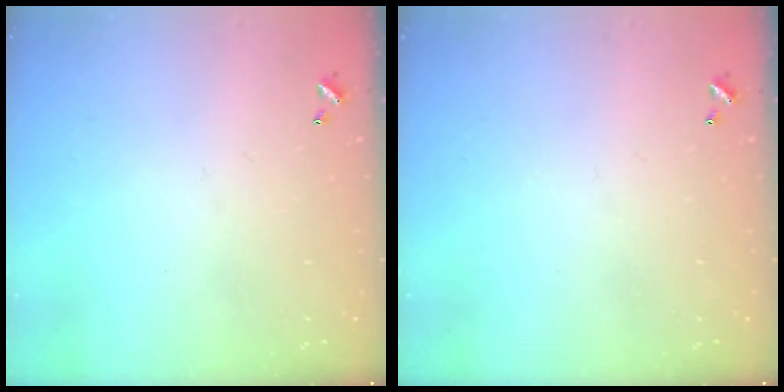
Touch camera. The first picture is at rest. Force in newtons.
{"total": 0.0}